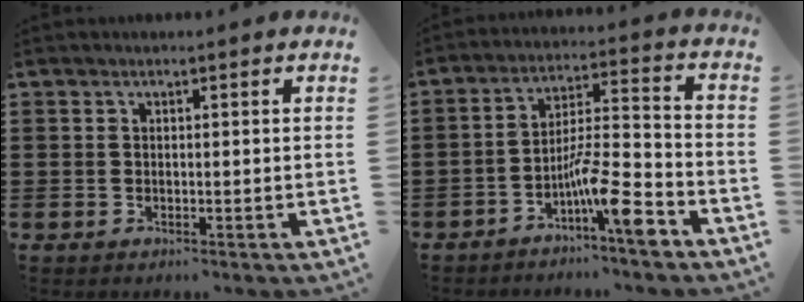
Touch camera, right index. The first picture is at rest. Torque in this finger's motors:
{"motor_torque": [2.12, -0.02, 0.55, 0.10]}